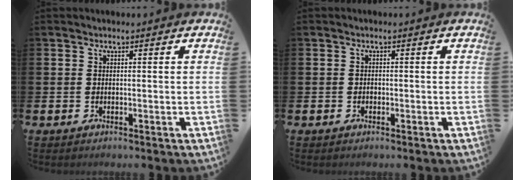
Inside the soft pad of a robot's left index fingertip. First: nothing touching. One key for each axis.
{"total": 0.6, "fx": -0.3, "fy": 0.5, "fz": 0.1, "tx": -0.012, "ty": 0.007, "tz": -0.005}